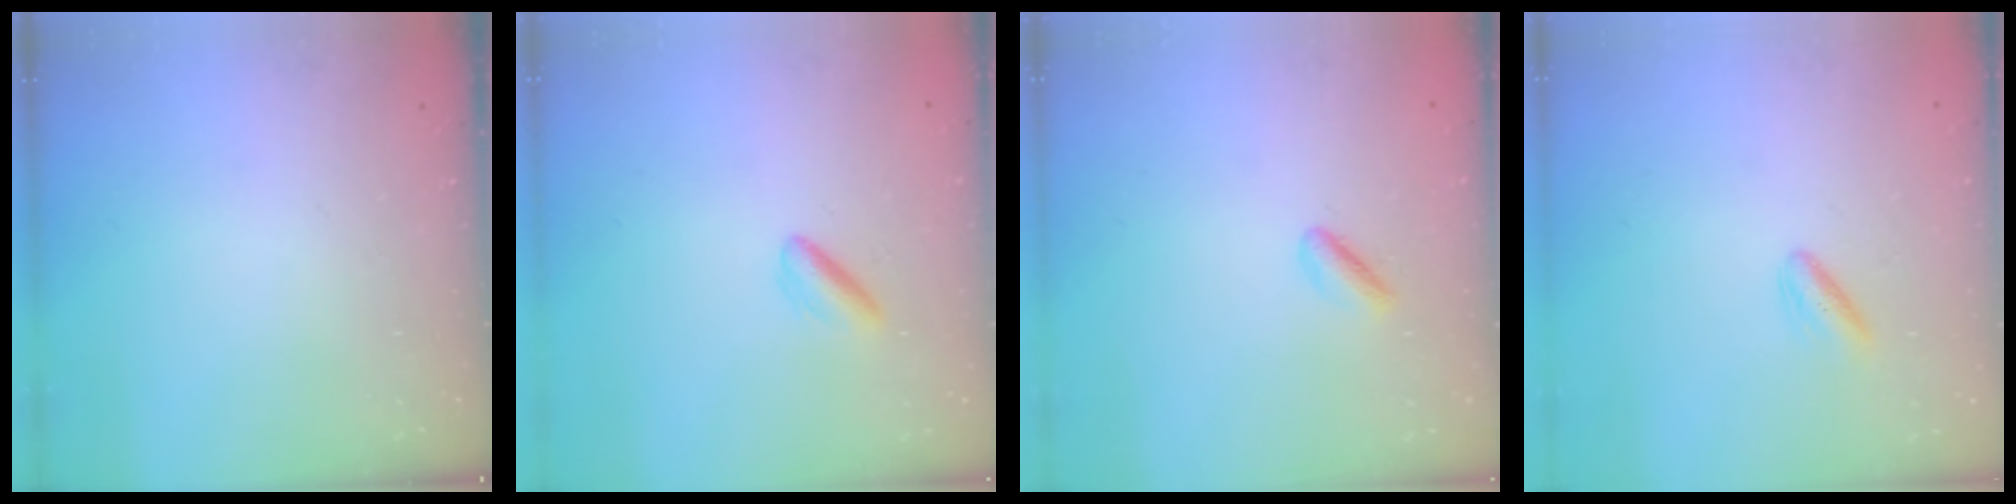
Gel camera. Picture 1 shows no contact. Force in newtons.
{"total": 3.1, "press": 2.9, "slide": 1.1}
{"total": 2.0, "press": 1.8, "slide": 1.0}
{"total": 2.8, "press": 2.4, "slide": 1.4}